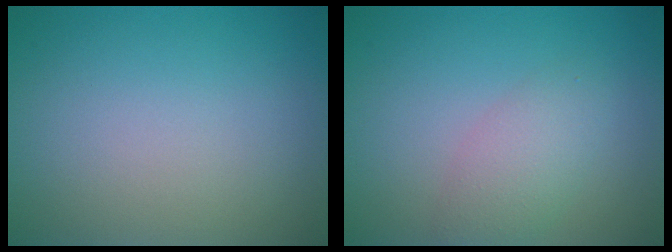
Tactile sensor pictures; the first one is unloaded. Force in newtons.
{"total": 2.8, "press": 2.8, "slide": 0.0}